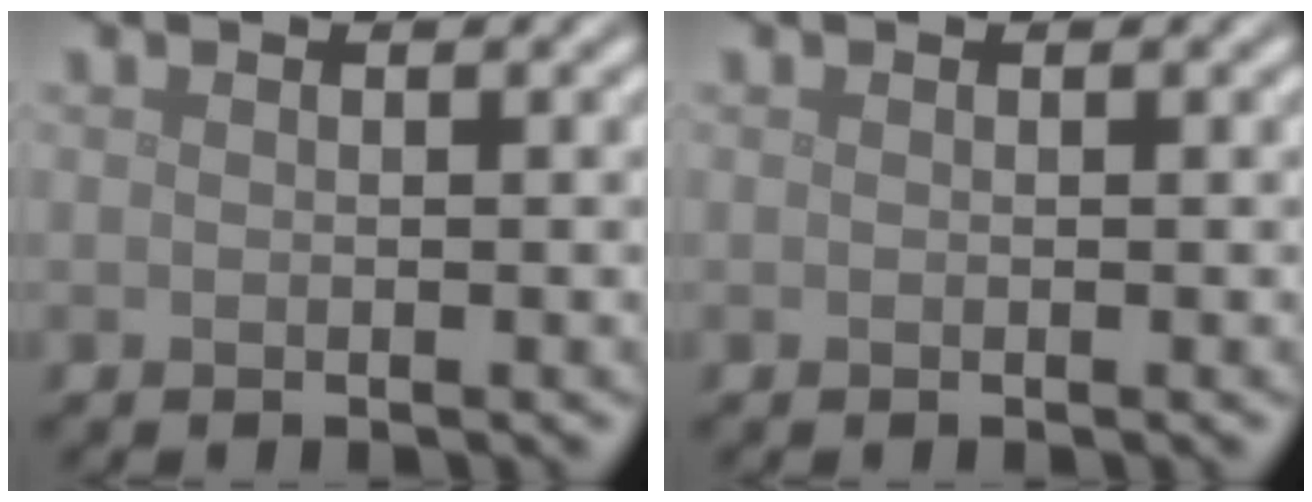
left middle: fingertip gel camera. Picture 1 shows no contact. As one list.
[{"total": 0.0}]